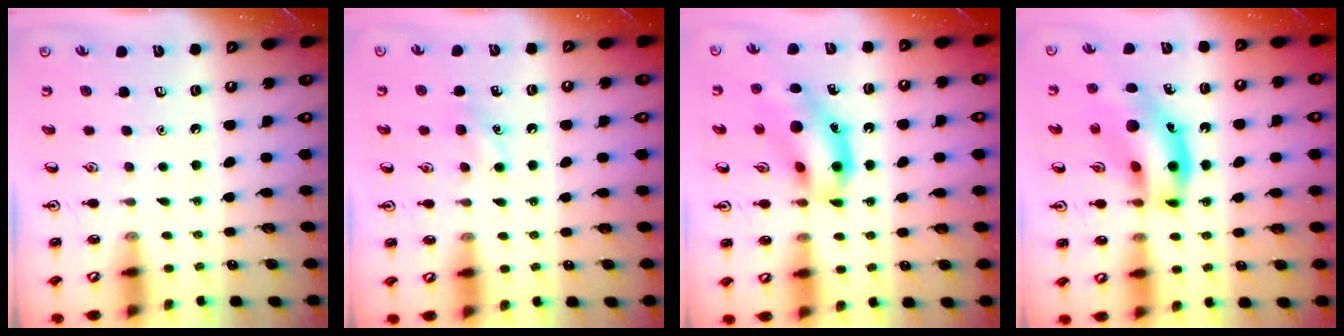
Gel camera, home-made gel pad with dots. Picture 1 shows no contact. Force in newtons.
{"total": 5.8, "press": 5.7, "slide": 1.4}
{"total": 14.2, "press": 13.7, "slide": 3.9}
{"total": 16.5, "press": 16.0, "slide": 3.7}